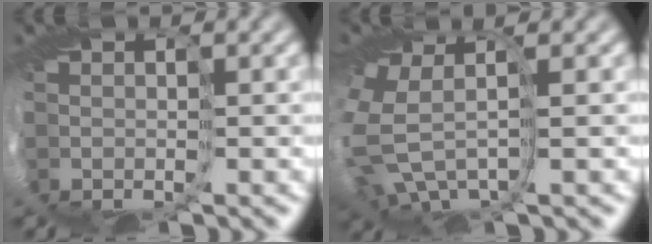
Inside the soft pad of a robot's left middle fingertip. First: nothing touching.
{"total": 4.6, "force": [-0.5, 3.1, 3.4], "torque": [-0.134, -0.020, -0.004]}